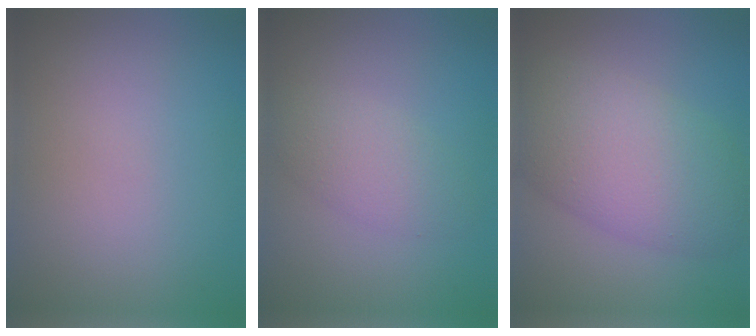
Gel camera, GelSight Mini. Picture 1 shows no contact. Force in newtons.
{"total": 2.6, "press": 2.6, "slide": 0.3}
{"total": 8.4, "press": 8.3, "slide": 0.4}